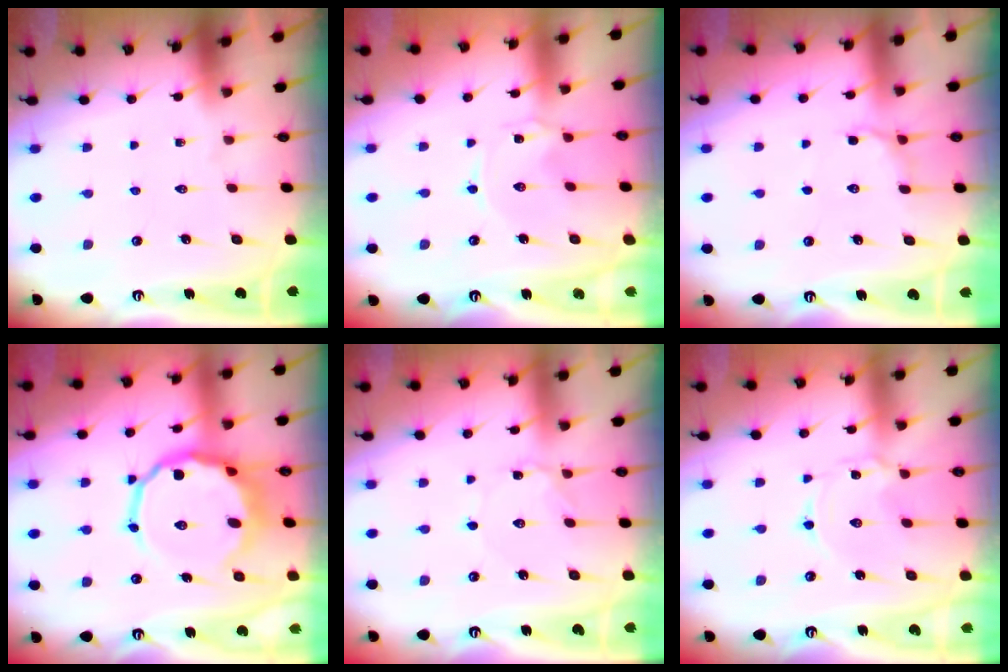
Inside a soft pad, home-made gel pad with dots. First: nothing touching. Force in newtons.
{"total": 0.0}
{"total": 5.6, "press": 5.4, "slide": 1.4}
{"total": 11.7, "press": 11.3, "slide": 2.9}
{"total": 1.4, "press": 1.3, "slide": 0.1}
{"total": 0.9, "press": 0.9, "slide": 0.2}